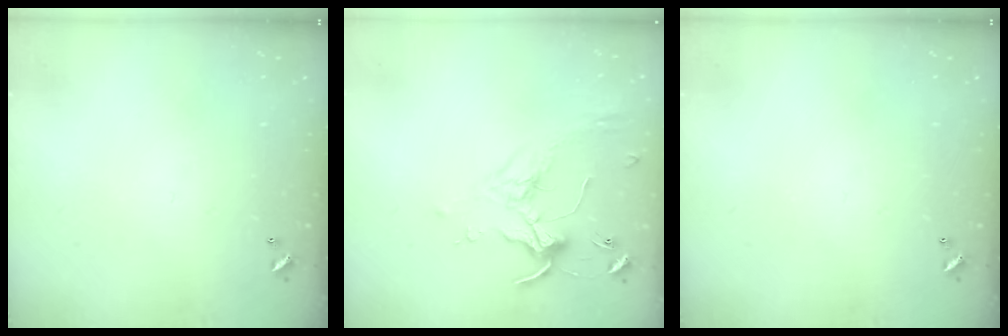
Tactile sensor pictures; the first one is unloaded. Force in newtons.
{"total": 0.8, "press": 0.5, "slide": 0.6}
{"total": 0.0}